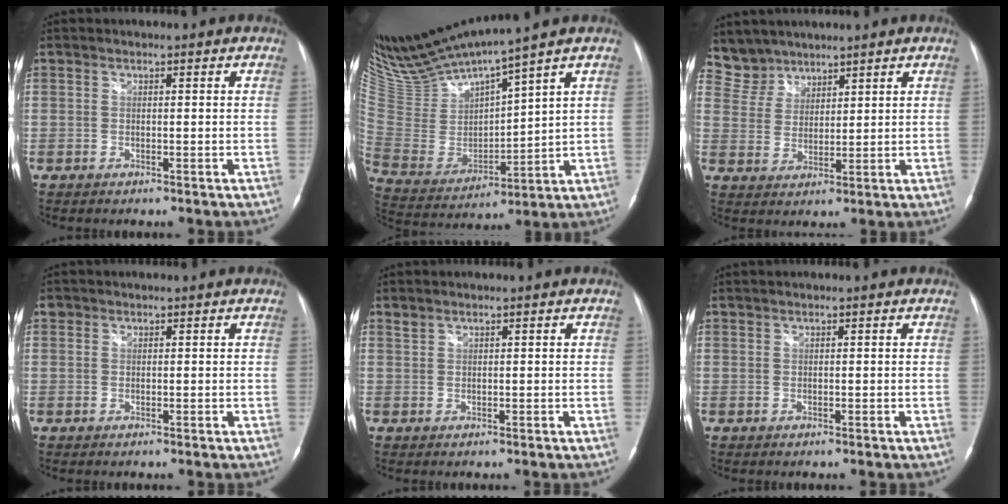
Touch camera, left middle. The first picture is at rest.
{"total": 15.1, "force": [13.7, -0.5, 6.3], "torque": [-0.136, -0.018, 0.280]}
{"total": 7.6, "force": [6.9, 3.2, 0.0], "torque": [-0.008, 0.014, 0.150]}
{"total": 0.9, "force": [0.5, 0.6, 0.1], "torque": [0.004, 0.006, 0.008]}
{"total": 0.7, "force": [0.7, 0.1, 0.0], "torque": [-0.007, 0.005, 0.017]}
{"total": 0.0}